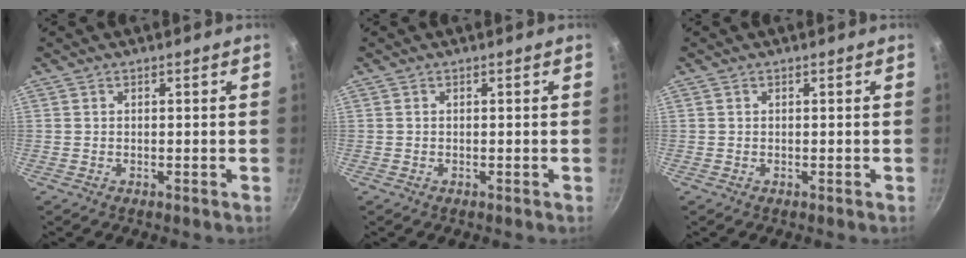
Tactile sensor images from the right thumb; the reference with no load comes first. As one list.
[{"total": 0.0}, {"total": 0.0}]